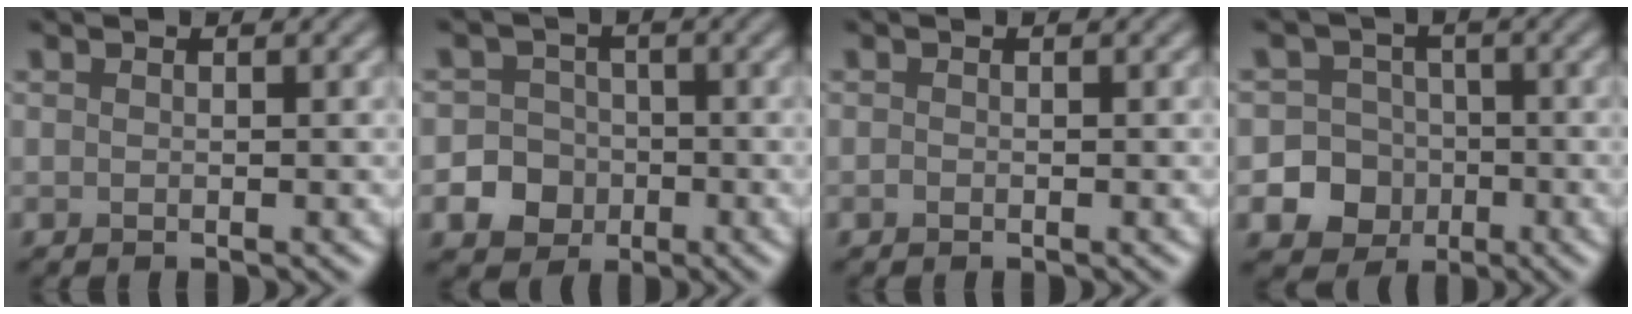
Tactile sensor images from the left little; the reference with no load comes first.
{"total": 6.0, "force": [-2.5, 5.4, 1.1], "torque": [-0.002, -0.009, -0.060]}
{"total": 0.0}
{"total": 10.7, "force": [-3.8, 9.9, 2.0], "torque": [-0.034, -0.021, -0.086]}